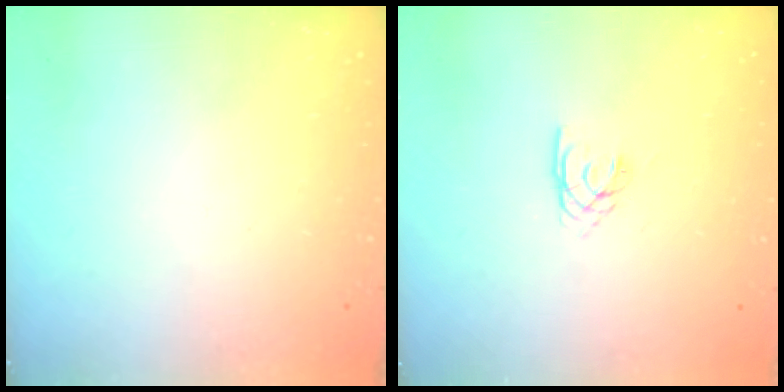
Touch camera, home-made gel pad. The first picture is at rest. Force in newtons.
{"total": 2.1, "press": 2.1, "slide": 0.4}